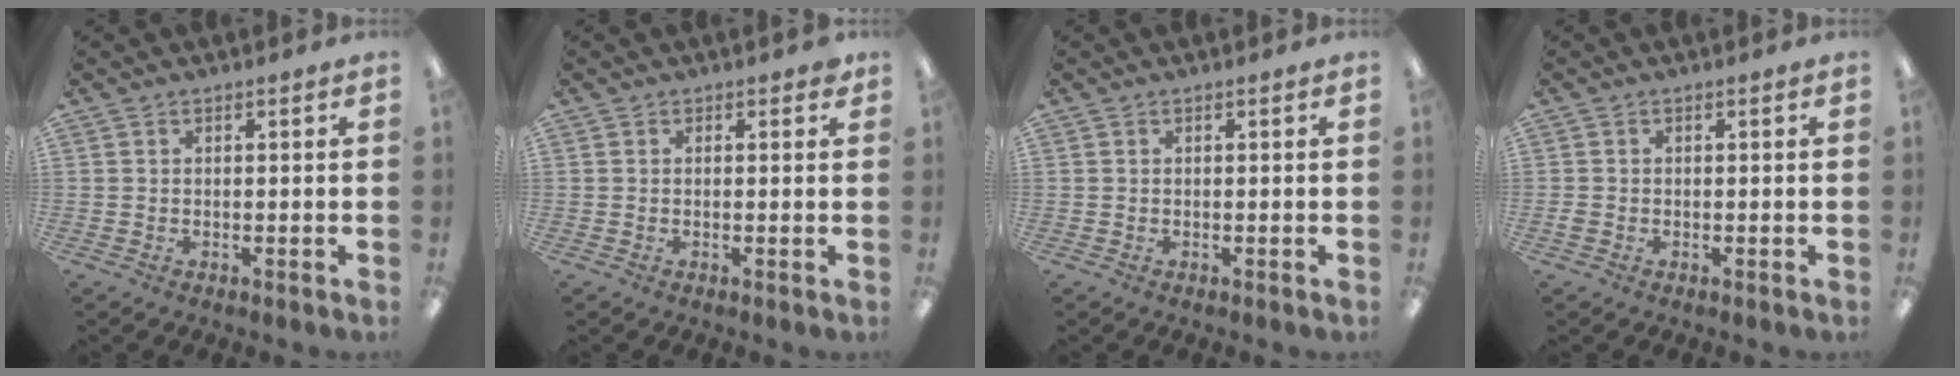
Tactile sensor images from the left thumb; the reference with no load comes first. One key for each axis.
{"total": 1.1, "fx": 0.6, "fy": 0.5, "fz": 0.7, "tx": -0.008, "ty": 0.000, "tz": 0.008}
{"total": 0.0}
{"total": 1.2, "fx": -0.2, "fy": 0.7, "fz": 0.9, "tx": -0.017, "ty": 0.004, "tz": -0.005}